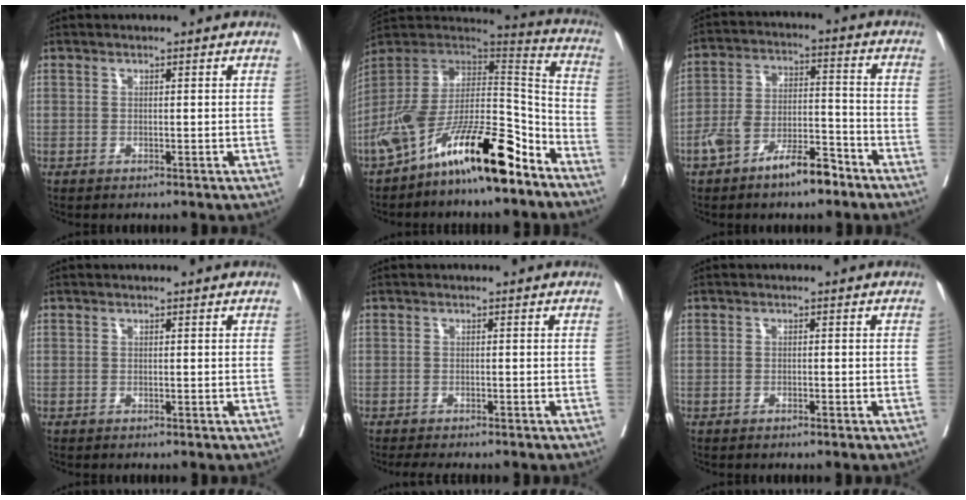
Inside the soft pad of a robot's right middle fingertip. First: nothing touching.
{"total": 19.2, "force": [-13.0, 4.3, 13.5], "torque": [-0.252, 0.012, -0.231]}
{"total": 9.3, "force": [-6.3, 3.1, 6.1], "torque": [-0.119, 0.022, -0.110]}
{"total": 0.0}
{"total": 4.7, "force": [-4.1, 1.1, 2.0], "torque": [-0.025, -0.009, -0.058]}
{"total": 0.7, "force": [-0.5, 0.2, 0.5], "torque": [-0.014, 0.000, -0.008]}